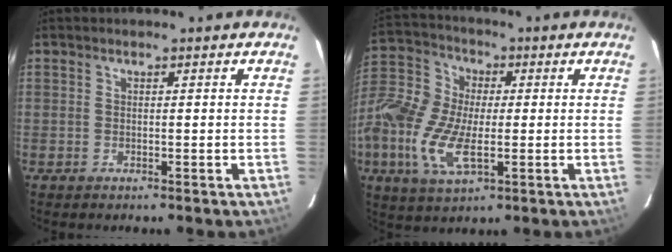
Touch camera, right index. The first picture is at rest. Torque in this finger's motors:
{"motor_torque": [0.52, -0.28, 0.49, 0.21]}